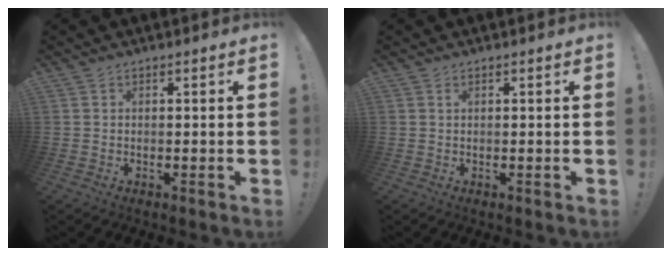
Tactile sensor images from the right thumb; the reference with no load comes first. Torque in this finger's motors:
{"motor_torque": [-0.02, 0.19, 0.12, 0.04, 0.00]}